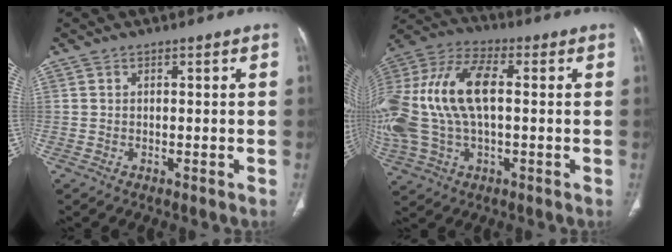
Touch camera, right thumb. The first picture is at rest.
{"total": 21.5, "force": [1.2, 11.3, 18.3], "torque": [-0.413, 0.026, 0.023]}